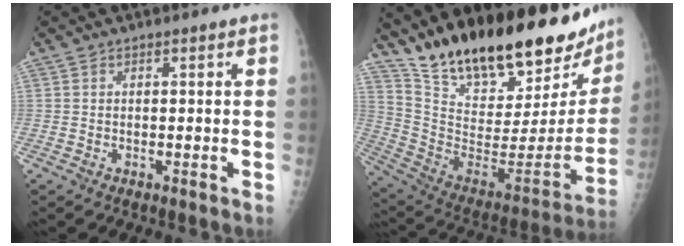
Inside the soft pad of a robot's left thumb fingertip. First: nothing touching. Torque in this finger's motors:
{"motor_torque": [1.87, 1.82, 1.43, -1.34, 0.13]}